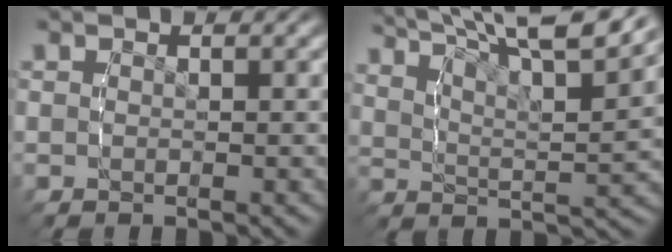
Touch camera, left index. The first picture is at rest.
{"total": 10.7, "force": [7.4, 4.1, 6.5], "torque": [-0.090, 0.026, 0.095]}